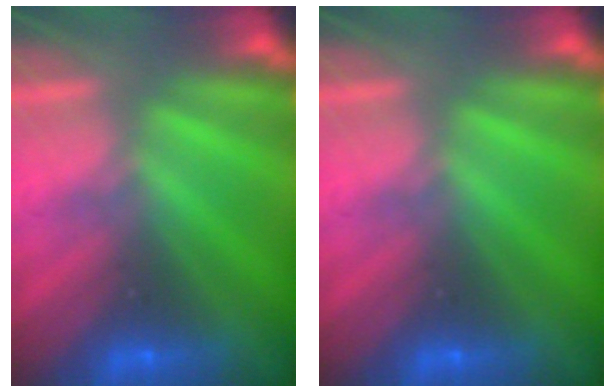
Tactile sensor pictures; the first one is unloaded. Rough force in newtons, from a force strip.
{"total": 0.0}